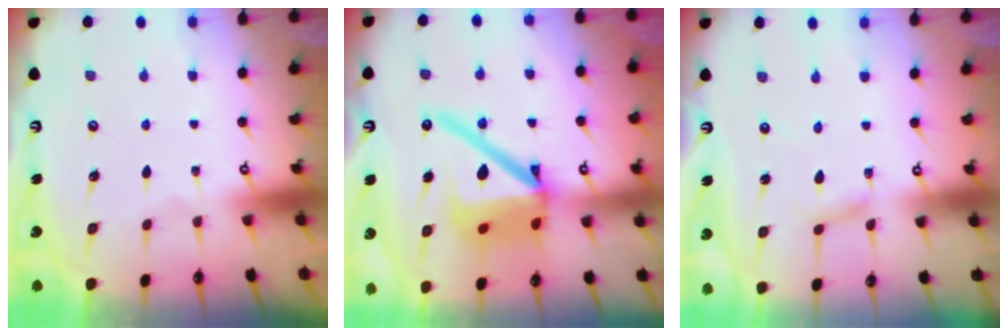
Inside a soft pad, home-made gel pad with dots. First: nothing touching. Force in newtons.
{"total": 19.4, "press": 19.2, "slide": 2.8}
{"total": 3.5, "press": 3.5, "slide": 0.4}